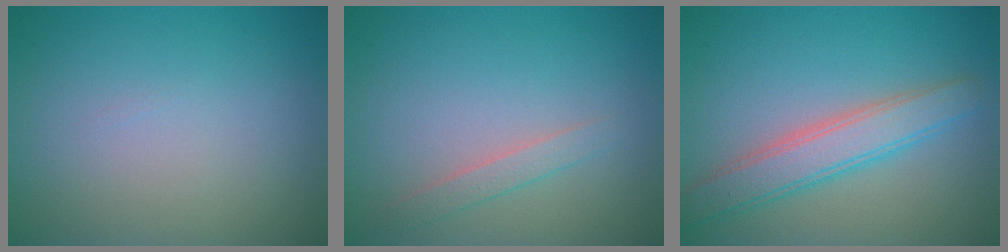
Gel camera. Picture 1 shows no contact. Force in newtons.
{"total": 1.3, "press": 1.3, "slide": 0.1}
{"total": 4.3, "press": 4.3, "slide": 0.1}